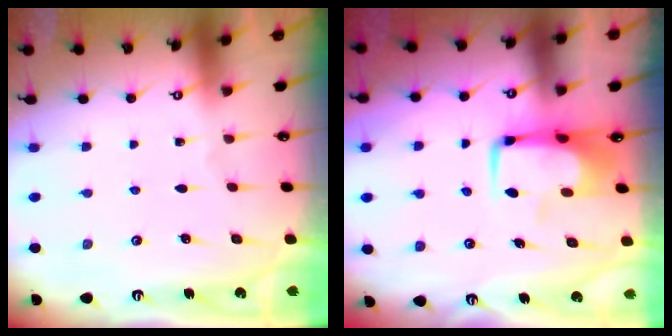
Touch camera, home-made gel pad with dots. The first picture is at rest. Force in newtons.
{"total": 6.5, "press": 6.4, "slide": 0.9}